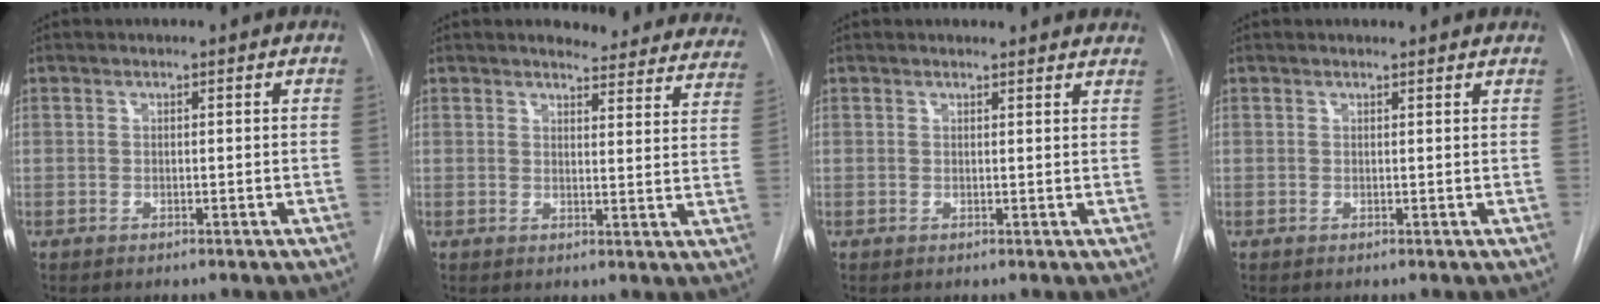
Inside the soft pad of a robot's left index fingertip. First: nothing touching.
{"total": 16.7, "force": [15.9, 4.0, 3.4], "torque": [-0.005, -0.063, 0.153]}
{"total": 8.9, "force": [8.5, 1.9, 1.8], "torque": [0.003, 0.002, 0.071]}
{"total": 3.5, "force": [3.4, 0.6, 0.8], "torque": [-0.012, 0.008, 0.028]}